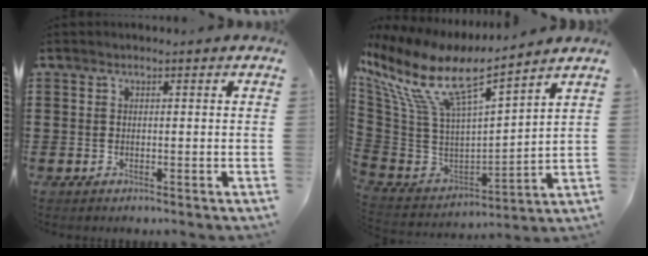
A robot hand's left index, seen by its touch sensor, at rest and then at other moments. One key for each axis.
{"total": 11.5, "fx": 7.1, "fy": 3.4, "fz": 8.4, "tx": -0.198, "ty": -0.047, "tz": 0.115}